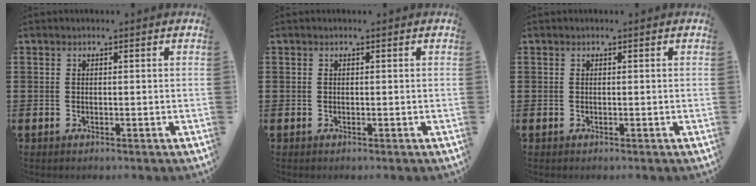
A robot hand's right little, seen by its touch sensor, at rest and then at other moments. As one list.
[{"total": 0.0}, {"total": 0.0}]